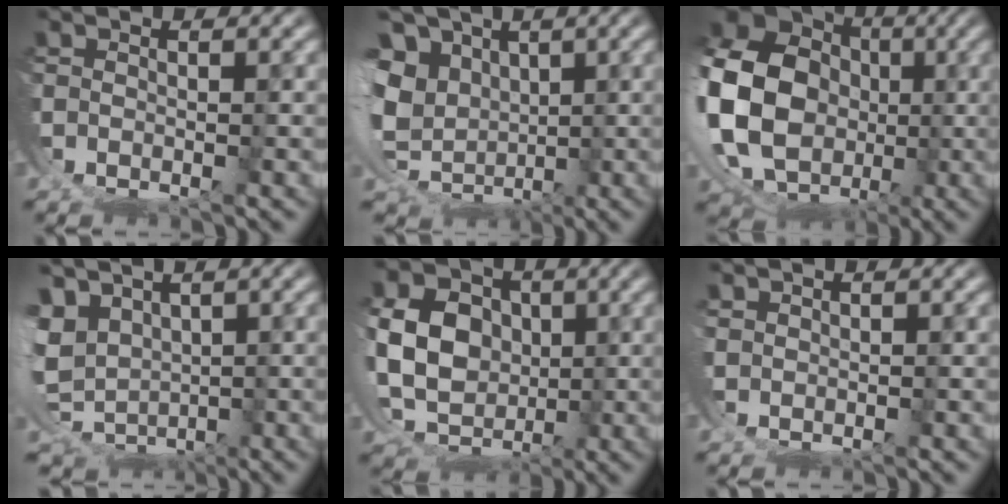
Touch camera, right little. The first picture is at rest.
{"total": 9.7, "force": [0.5, 7.8, 5.8], "torque": [-0.129, -0.034, 0.019]}
{"total": 18.0, "force": [-0.7, 14.7, 10.3], "torque": [-0.249, -0.055, -0.004]}
{"total": 7.3, "force": [-0.7, 5.9, 4.2], "torque": [-0.118, -0.056, 0.013]}
{"total": 11.5, "force": [0.3, 9.2, 6.9], "torque": [-0.138, -0.037, 0.012]}
{"total": 1.5, "force": [1.3, -0.5, 0.4], "torque": [-0.004, 0.007, 0.030]}